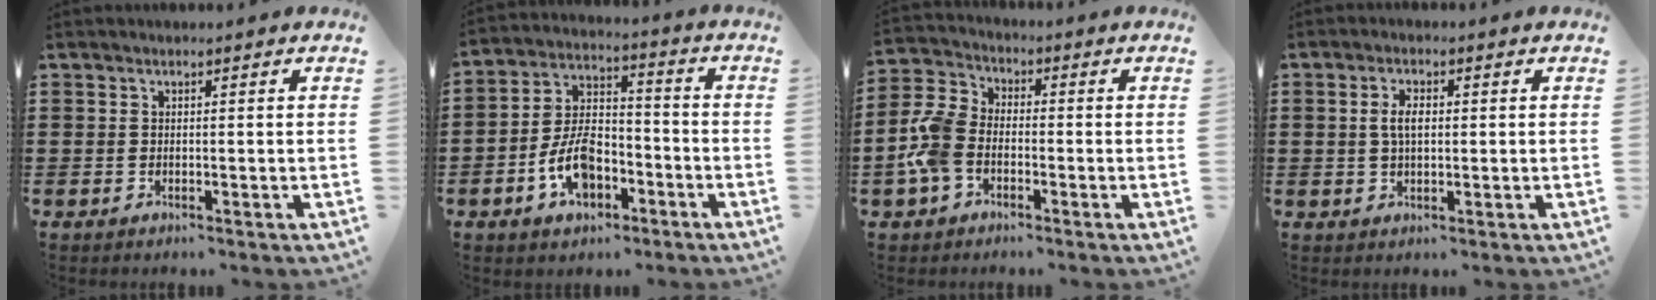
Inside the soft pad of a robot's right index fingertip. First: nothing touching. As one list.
[{"total": 8.4, "force": [-3.9, 4.8, 5.6], "torque": [-0.125, 0.011, -0.075]}, {"total": 7.2, "force": [-2.3, 4.9, 4.8], "torque": [-0.143, 0.001, -0.057]}, {"total": 3.3, "force": [0.3, 1.6, 2.9], "torque": [-0.059, 0.007, 0.004]}]